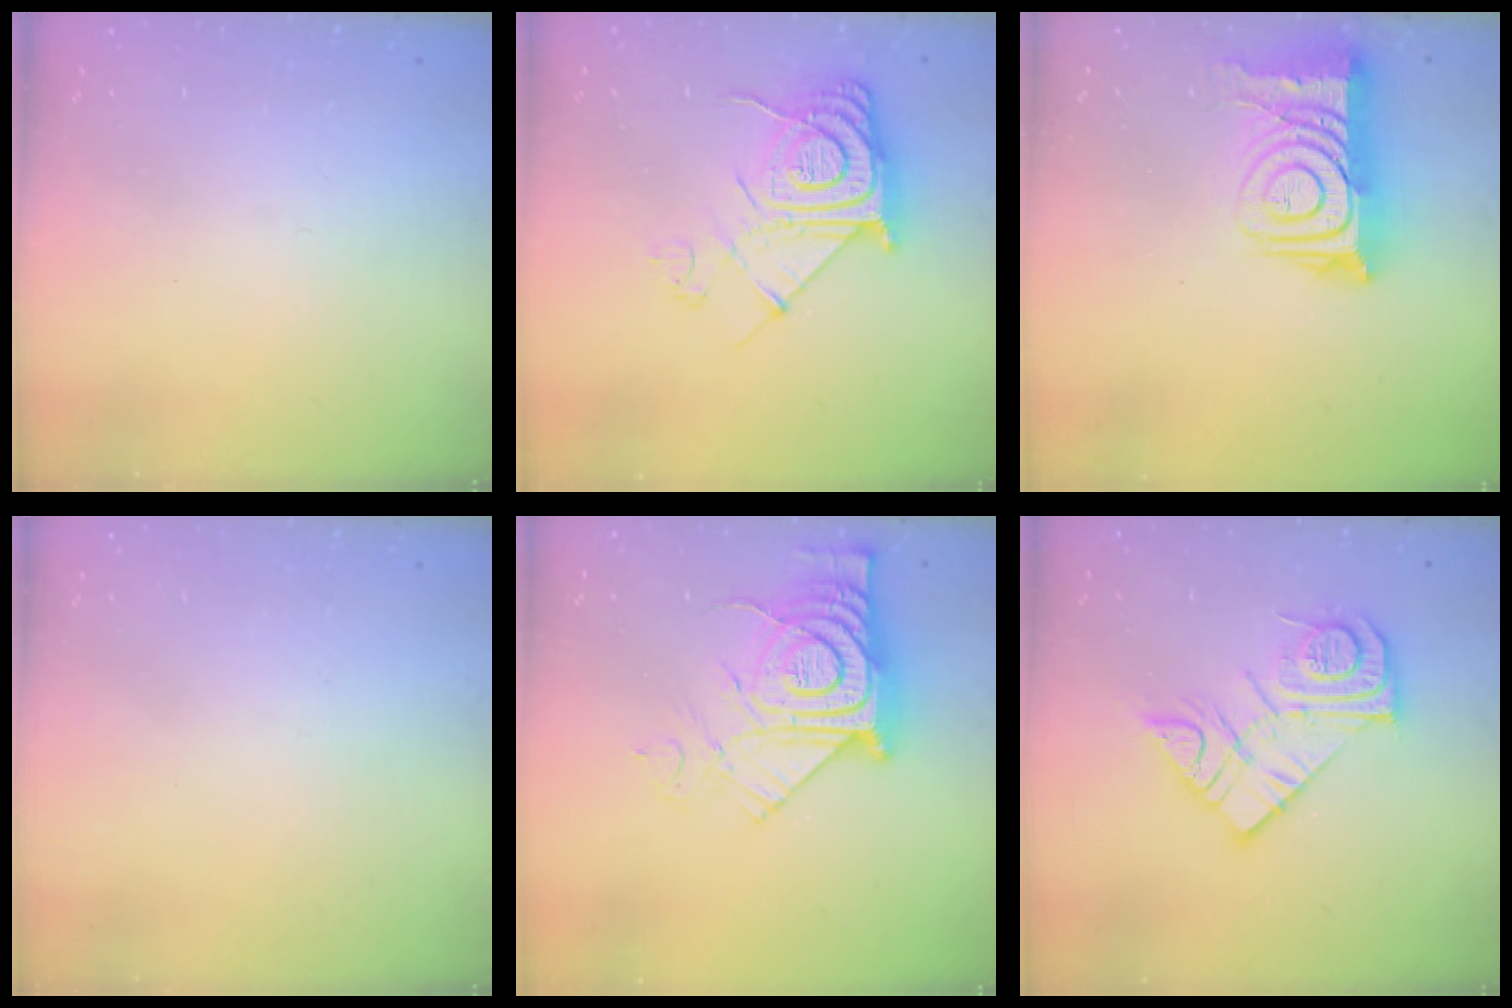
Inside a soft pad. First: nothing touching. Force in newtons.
{"total": 13.0, "press": 13.0, "slide": 0.8}
{"total": 16.4, "press": 16.3, "slide": 1.6}
{"total": 3.5, "press": 3.4, "slide": 0.4}
{"total": 15.8, "press": 15.8, "slide": 1.2}
{"total": 13.4, "press": 13.4, "slide": 1.1}